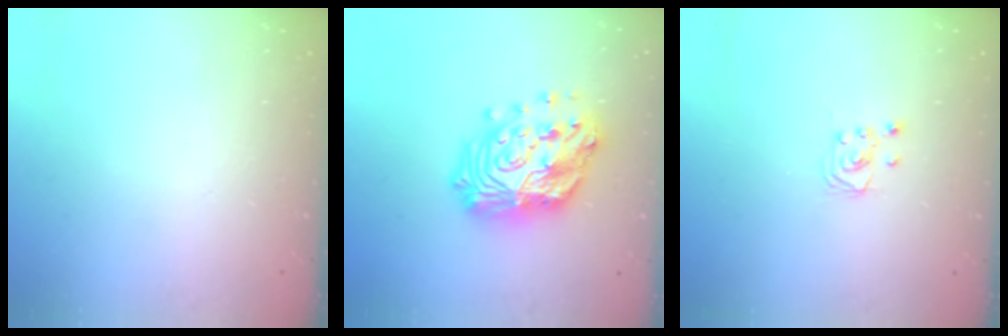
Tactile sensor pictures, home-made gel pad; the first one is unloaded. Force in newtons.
{"total": 20.7, "press": 20.7, "slide": 1.9}
{"total": 2.3, "press": 2.2, "slide": 0.3}